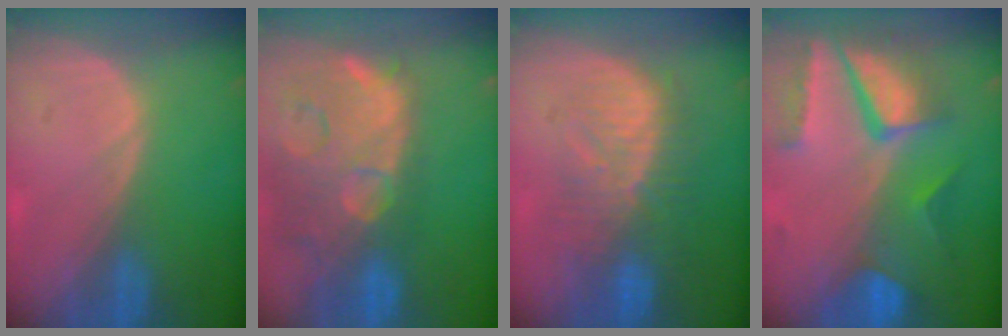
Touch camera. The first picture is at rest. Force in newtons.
{"total": 15.0, "press": 11.9, "slide": 9.0}
{"total": 9.9, "press": 9.1, "slide": 3.9}
{"total": 10.4, "press": 8.7, "slide": 5.7}